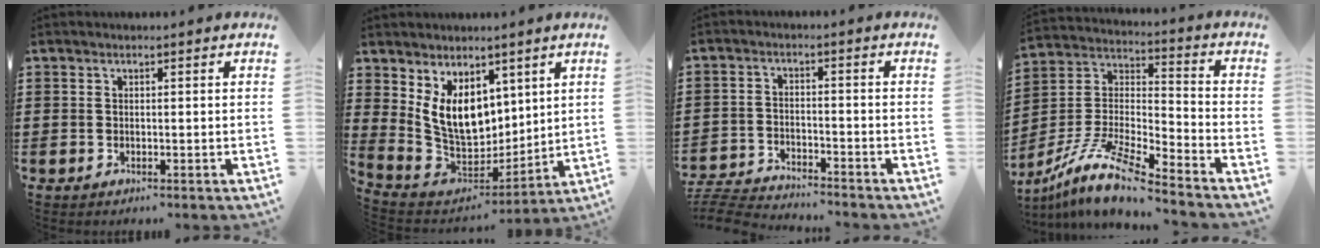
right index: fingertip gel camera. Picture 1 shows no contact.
{"total": 10.1, "force": [3.6, 7.3, 6.0], "torque": [-0.151, -0.016, 0.070]}
{"total": 5.1, "force": [-5.1, 0.3, 0.5], "torque": [-0.029, -0.002, -0.111]}
{"total": 11.4, "force": [-9.7, 0.9, 6.0], "torque": [-0.135, 0.003, -0.201]}